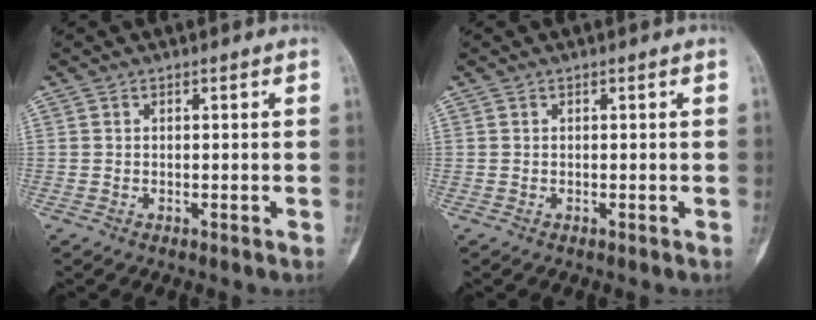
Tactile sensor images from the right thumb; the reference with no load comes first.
{"total": 0.0}